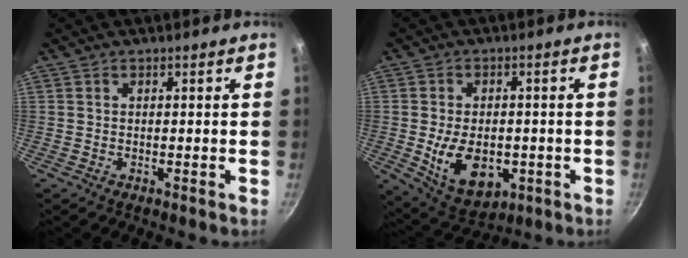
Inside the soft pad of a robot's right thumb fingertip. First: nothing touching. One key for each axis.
{"total": 12.3, "fx": -2.4, "fy": 7.9, "fz": 9.1, "tx": -0.130, "ty": -0.006, "tz": -0.019}